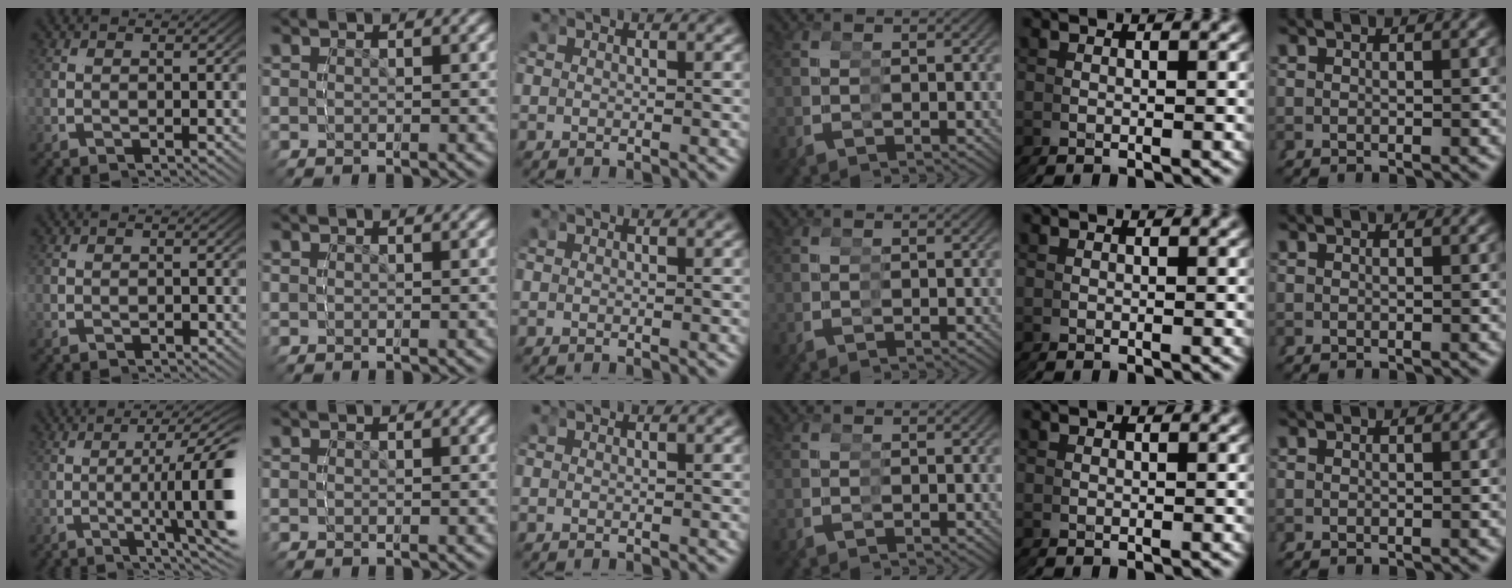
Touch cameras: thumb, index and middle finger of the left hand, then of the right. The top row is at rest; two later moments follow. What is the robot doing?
{"motion": "grasp_and_lifting", "object": "condiment"}